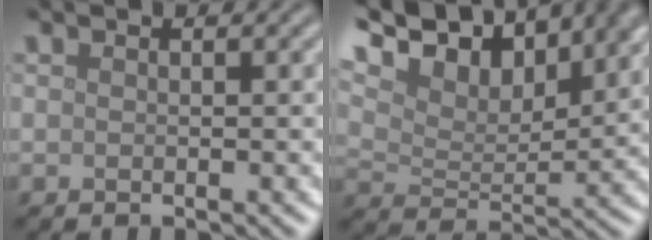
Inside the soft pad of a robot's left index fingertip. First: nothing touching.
{"total": 12.8, "force": [9.3, 5.6, 6.8], "torque": [-0.152, 0.035, 0.128]}